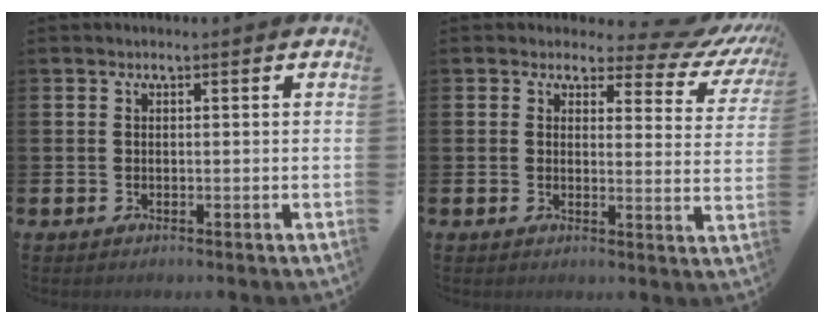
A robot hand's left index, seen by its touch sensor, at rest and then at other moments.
{"total": 4.3, "force": [3.5, 2.1, 1.5], "torque": [-0.022, -0.033, 0.051]}